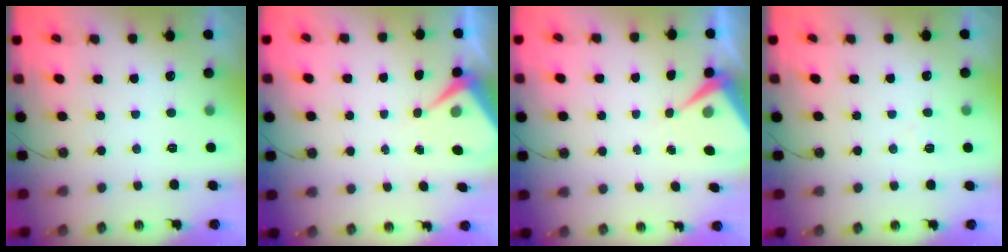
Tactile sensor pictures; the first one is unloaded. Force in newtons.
{"total": 6.2, "press": 6.1, "slide": 0.7}
{"total": 6.3, "press": 6.3, "slide": 0.8}
{"total": 3.6, "press": 3.5, "slide": 0.6}